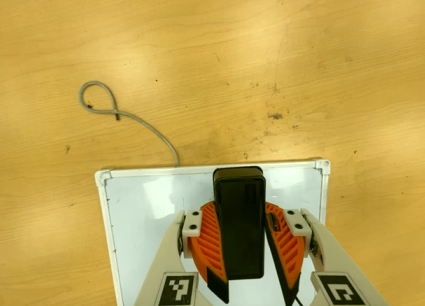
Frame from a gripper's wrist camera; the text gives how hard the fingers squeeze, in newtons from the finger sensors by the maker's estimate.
{"total": 9.9, "left": 9.9, "right": 10.0}